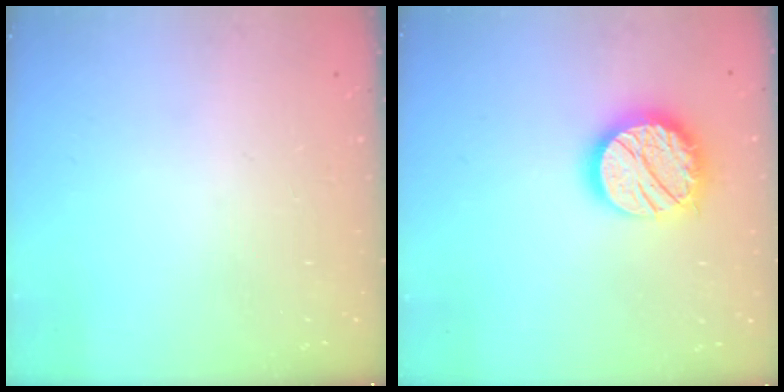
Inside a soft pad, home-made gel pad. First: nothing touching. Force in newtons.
{"total": 17.1, "press": 17.0, "slide": 1.2}